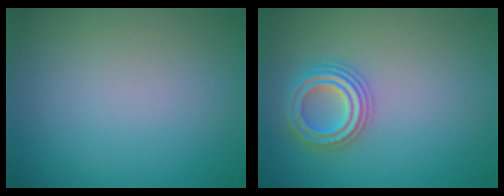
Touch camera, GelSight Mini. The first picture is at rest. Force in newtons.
{"total": 3.3, "press": 3.2, "slide": 0.7}